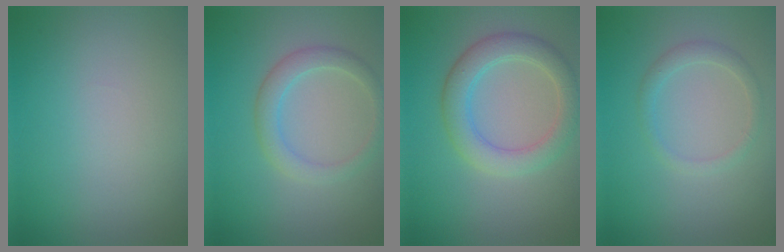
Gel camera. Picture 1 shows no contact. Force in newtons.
{"total": 2.6, "press": 2.6, "slide": 0.3}
{"total": 4.1, "press": 4.1, "slide": 0.2}
{"total": 1.5, "press": 1.5, "slide": 0.1}